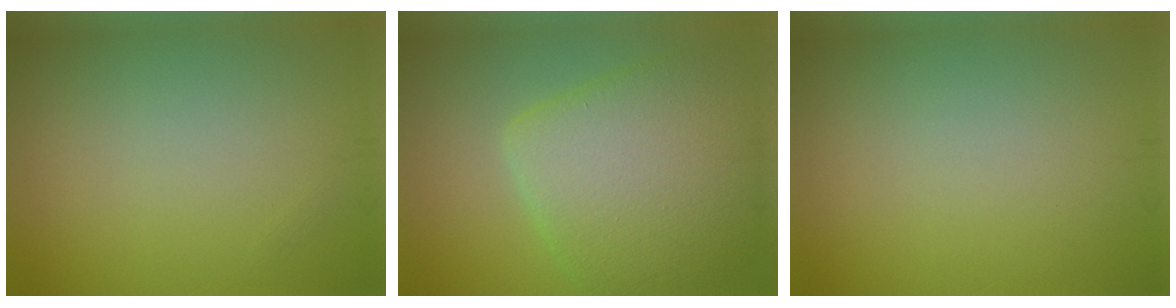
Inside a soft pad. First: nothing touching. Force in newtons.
{"total": 9.3, "press": 9.3, "slide": 0.4}
{"total": 0.0}